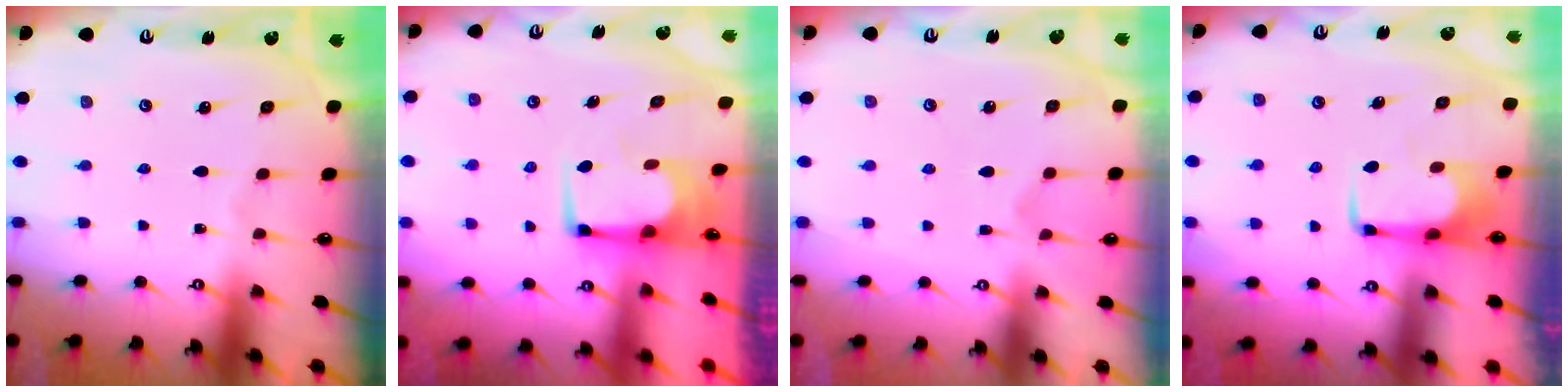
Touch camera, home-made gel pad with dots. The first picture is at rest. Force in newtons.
{"total": 3.0, "press": 3.0, "slide": 0.2}
{"total": 2.9, "press": 2.6, "slide": 1.3}
{"total": 1.5, "press": 1.5, "slide": 0.2}